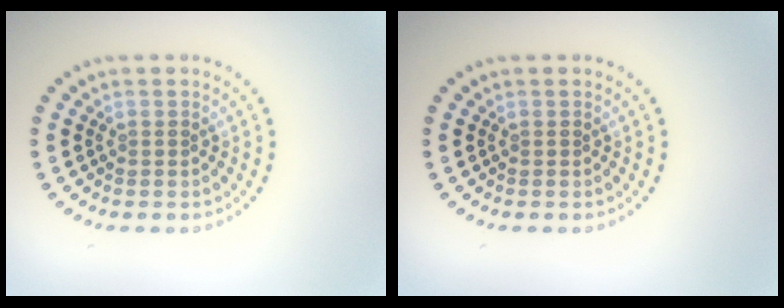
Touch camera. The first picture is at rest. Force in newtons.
{"total": 0.0}